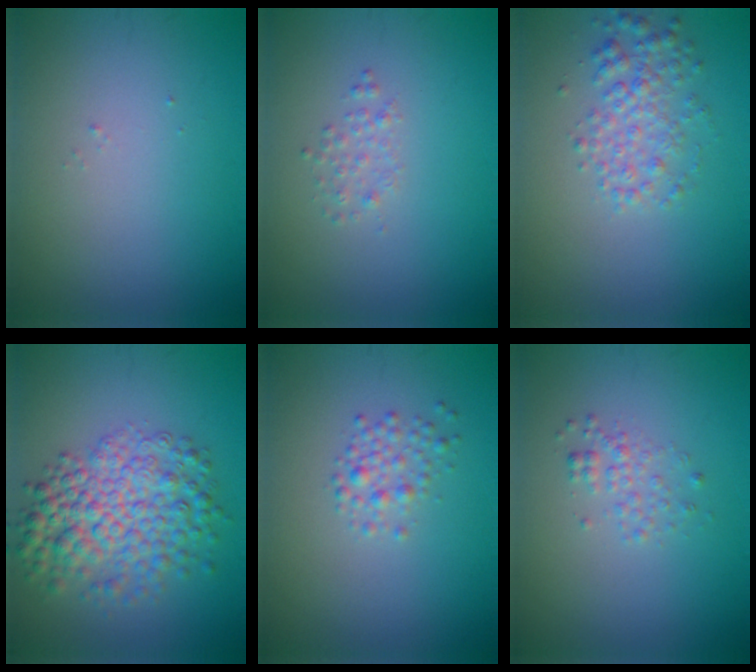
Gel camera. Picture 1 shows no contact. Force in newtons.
{"total": 1.0, "press": 1.0, "slide": 0.1}
{"total": 2.9, "press": 2.9, "slide": 0.1}
{"total": 6.8, "press": 6.8, "slide": 0.2}
{"total": 1.8, "press": 1.8, "slide": 0.0}
{"total": 1.4, "press": 1.4, "slide": 0.1}